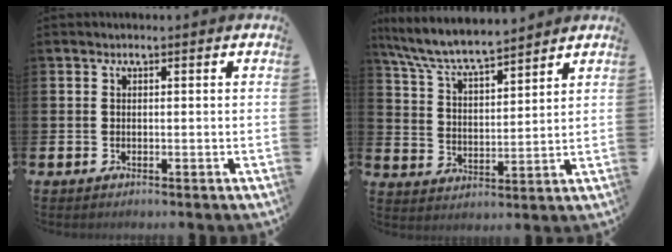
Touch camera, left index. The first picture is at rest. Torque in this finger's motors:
{"motor_torque": [0.24, -0.54, 0.94, 0.21]}